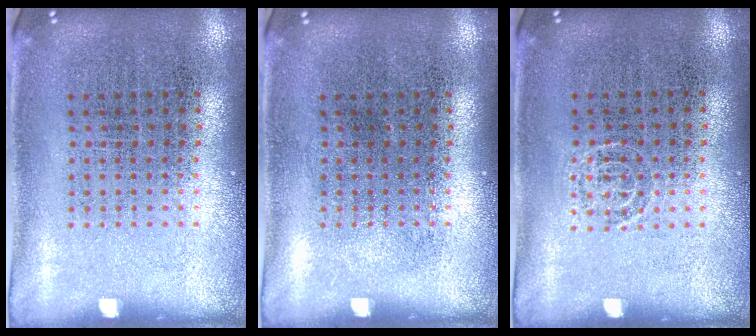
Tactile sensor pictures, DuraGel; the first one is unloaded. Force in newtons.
{"total": 0.0}
{"total": 0.6, "press": 0.5, "slide": 0.3}